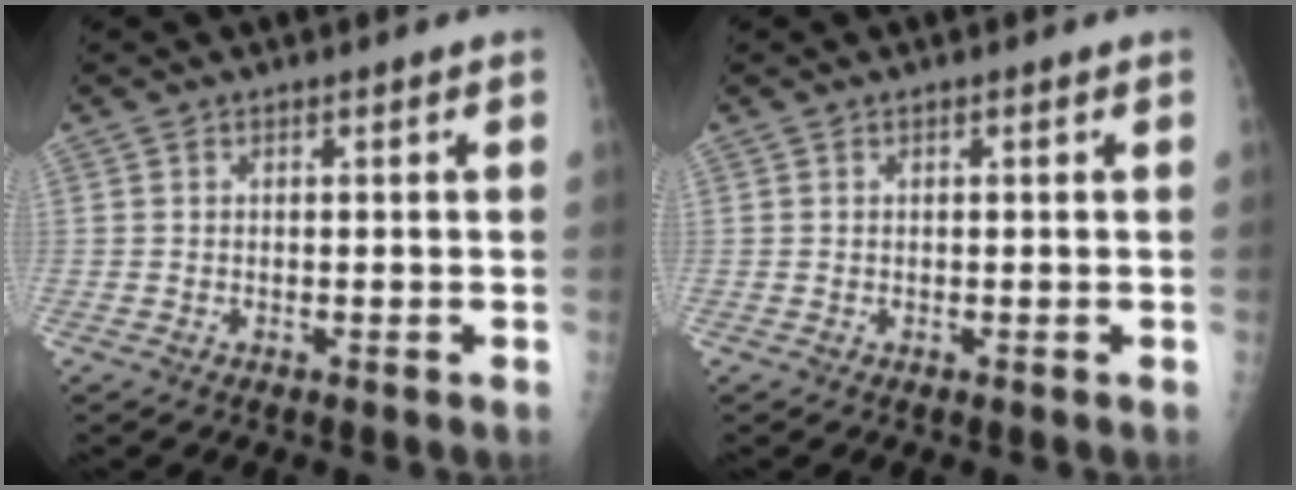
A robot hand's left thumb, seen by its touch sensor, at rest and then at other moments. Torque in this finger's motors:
{"motor_torque": [-0.01, 0.08, -0.09, -0.11, 0.00]}